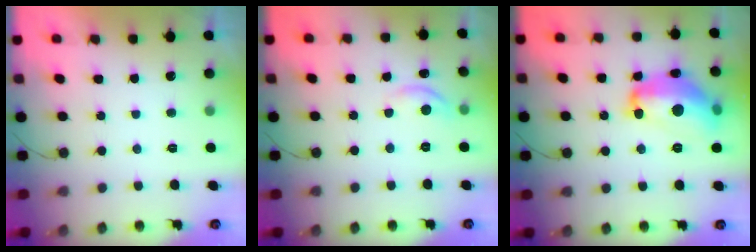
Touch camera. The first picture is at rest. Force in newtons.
{"total": 4.9, "press": 4.9, "slide": 0.5}
{"total": 18.4, "press": 18.4, "slide": 1.2}